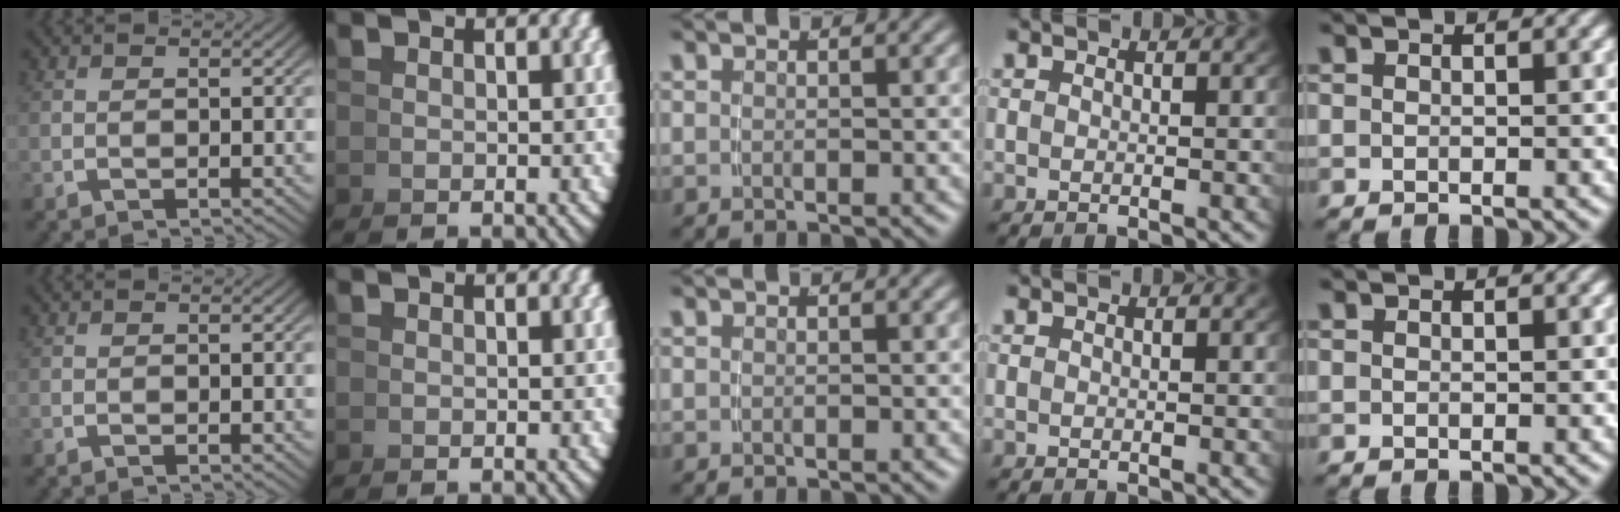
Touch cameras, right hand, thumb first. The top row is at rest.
{}